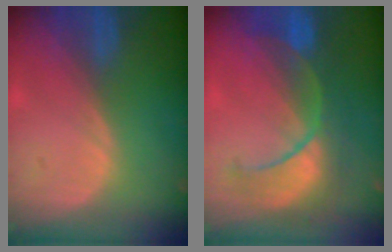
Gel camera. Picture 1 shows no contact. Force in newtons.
{"total": 8.9, "press": 8.9, "slide": 0.6}